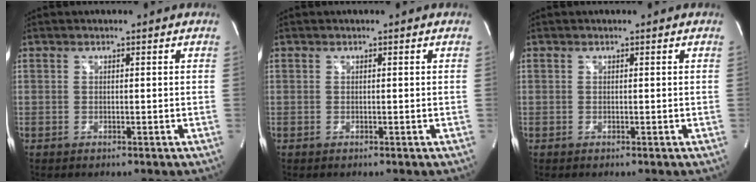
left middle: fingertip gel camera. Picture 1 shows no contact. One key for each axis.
{"total": 0.0}
{"total": 0.0}